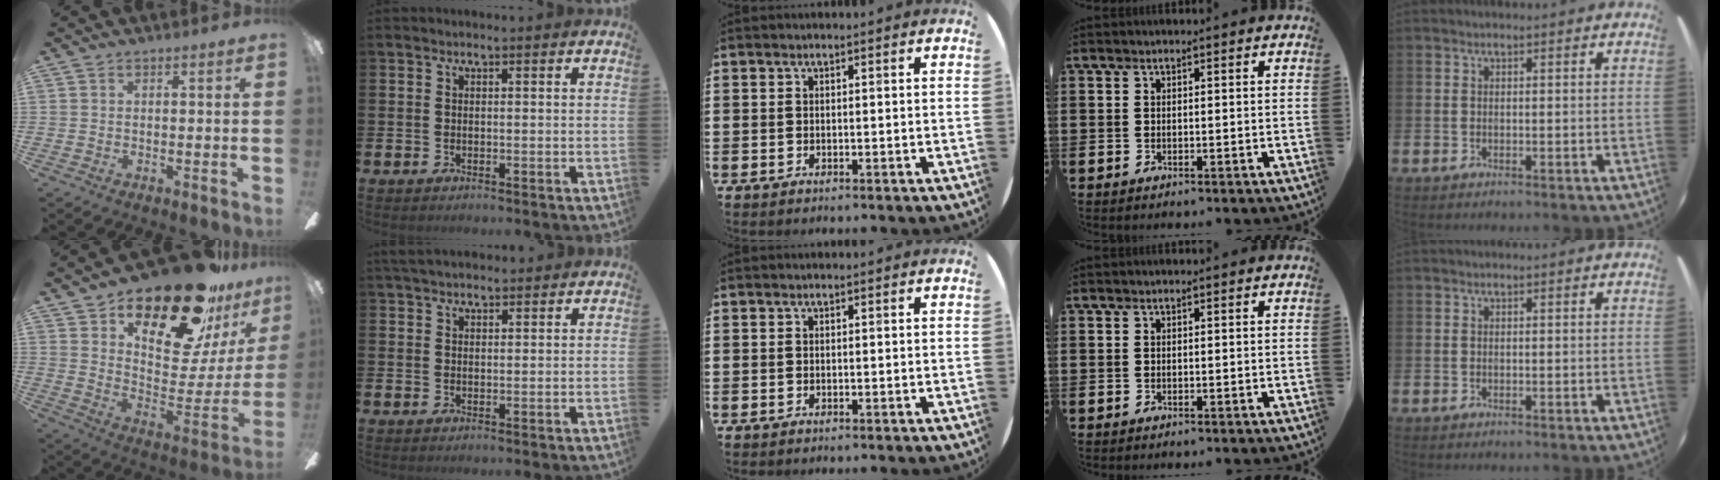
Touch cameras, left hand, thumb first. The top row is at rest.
{"thumb": {"total": 25.6, "force": [20.0, 8.7, 13.4], "torque": [-0.183, -0.136, 0.331]}, "index": {"total": 3.3, "force": [3.0, 0.9, 0.8], "torque": [-0.009, -0.011, 0.054]}}